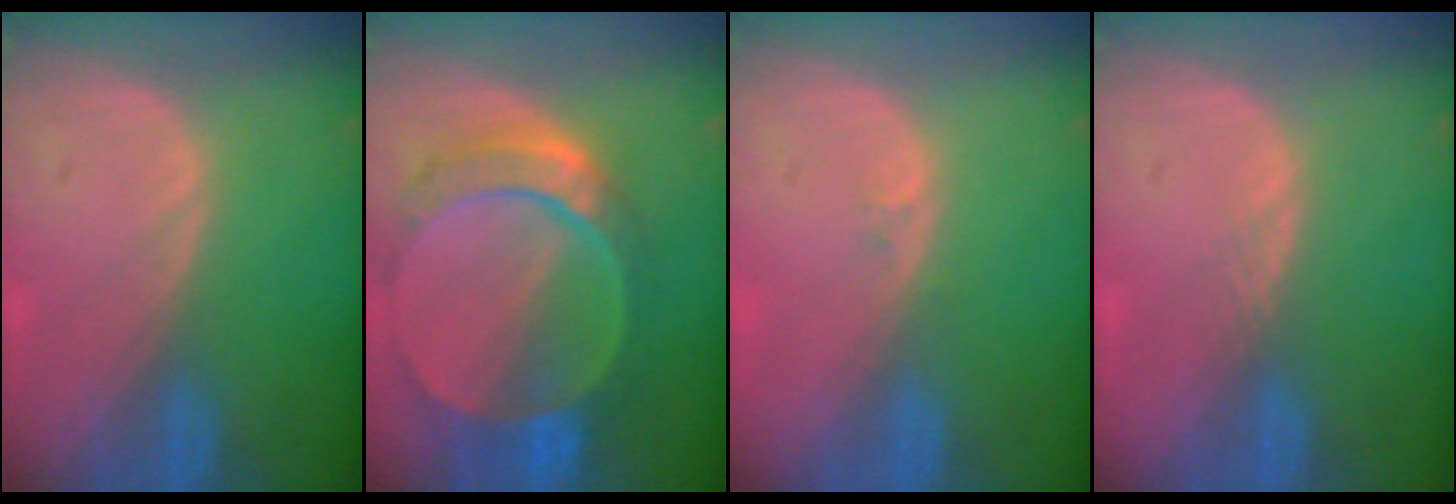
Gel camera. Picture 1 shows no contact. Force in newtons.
{"total": 10.1, "press": 8.6, "slide": 5.4}
{"total": 0.6, "press": 0.5, "slide": 0.4}
{"total": 1.0, "press": 0.8, "slide": 0.5}